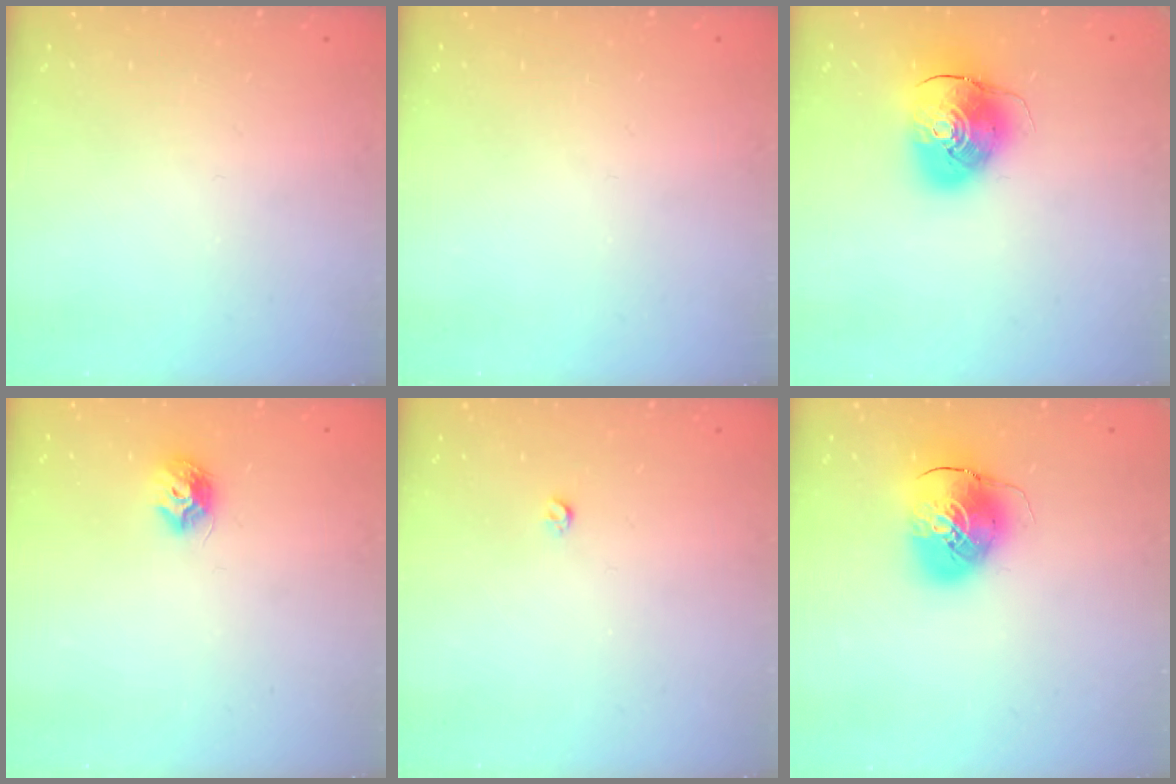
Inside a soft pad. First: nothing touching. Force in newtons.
{"total": 0.0}
{"total": 10.8, "press": 10.6, "slide": 1.9}
{"total": 8.0, "press": 8.0, "slide": 0.5}
{"total": 2.8, "press": 2.8, "slide": 0.5}
{"total": 10.5, "press": 10.4, "slide": 1.8}